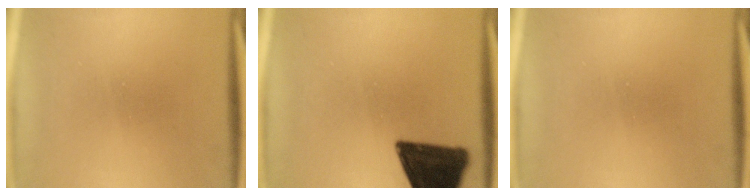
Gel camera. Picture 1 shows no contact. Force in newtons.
{"total": 15.5}
{"total": 0.0}